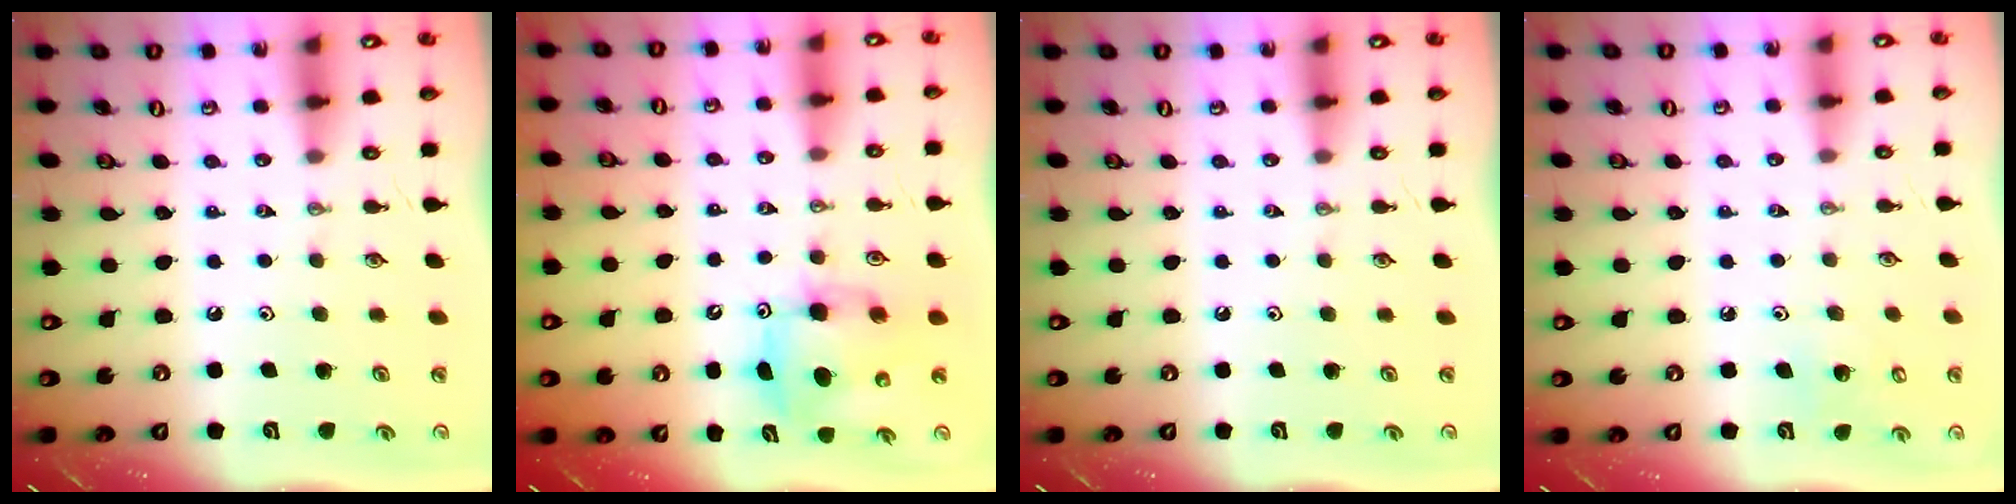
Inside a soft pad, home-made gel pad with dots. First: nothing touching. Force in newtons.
{"total": 7.1, "press": 6.8, "slide": 1.9}
{"total": 0.0}
{"total": 6.4, "press": 6.4, "slide": 0.5}